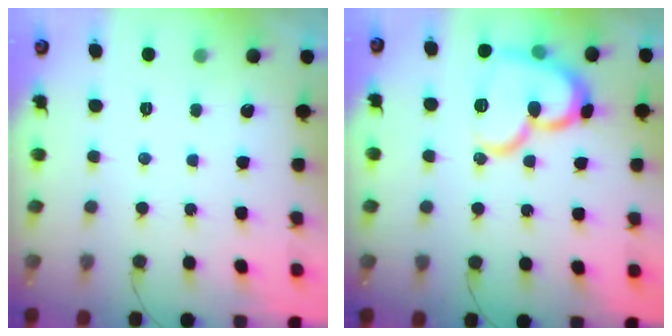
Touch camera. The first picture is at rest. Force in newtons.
{"total": 16.5, "press": 16.4, "slide": 1.8}